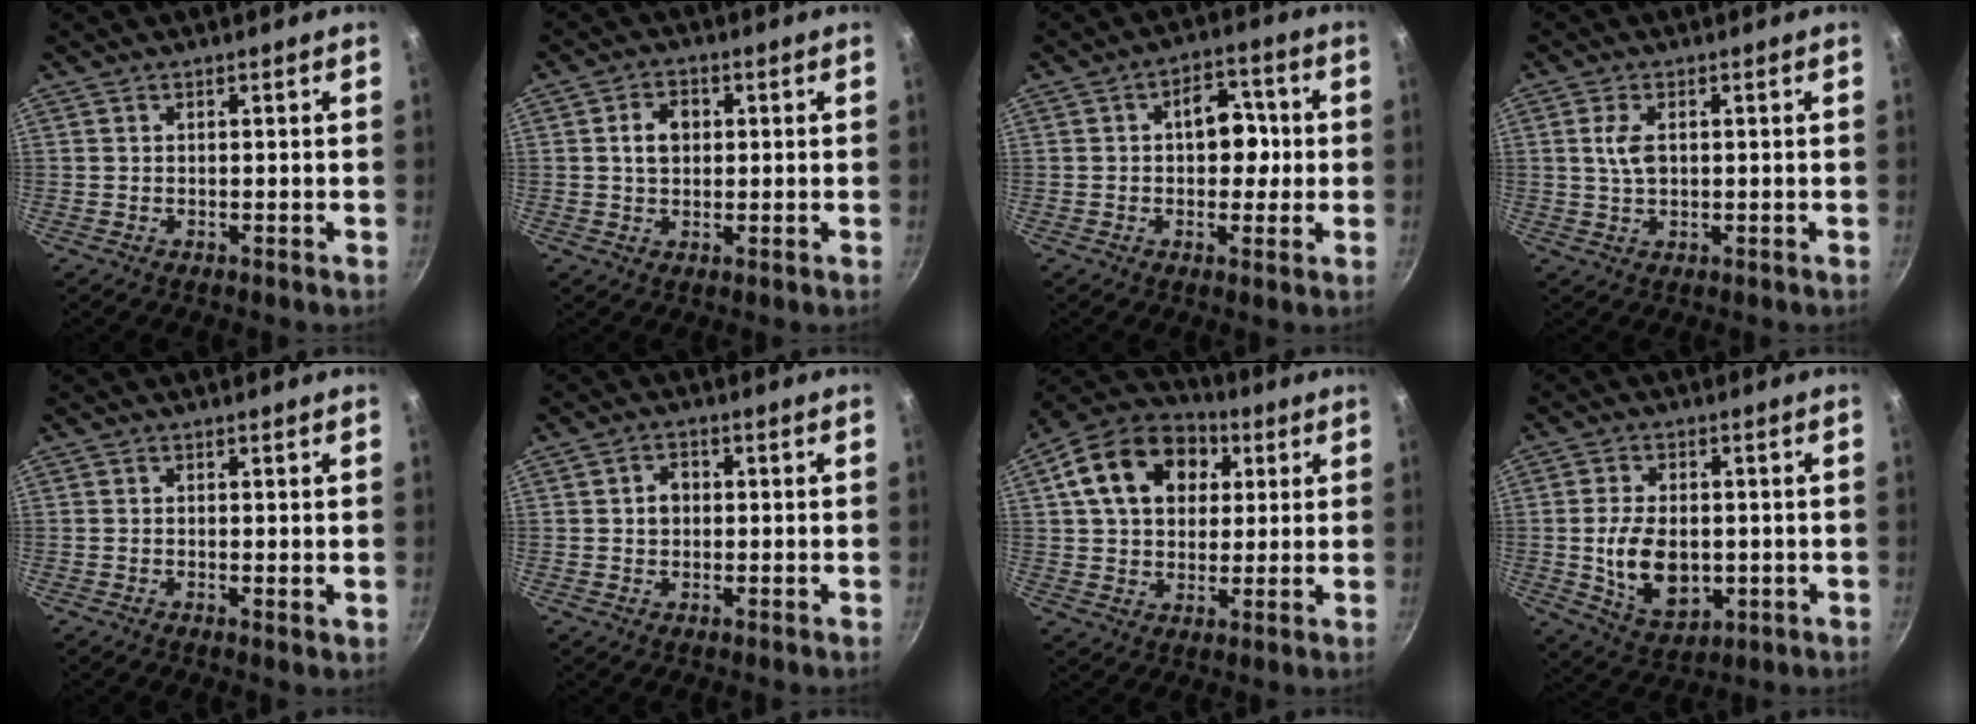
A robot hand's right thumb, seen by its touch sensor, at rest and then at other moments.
{"total": 5.0, "force": [0.7, 3.8, 3.1], "torque": [-0.033, 0.007, 0.009]}
{"total": 8.6, "force": [0.5, 5.9, 6.2], "torque": [-0.042, 0.014, 0.000]}
{"total": 4.1, "force": [0.7, 2.4, 3.2], "torque": [-0.058, 0.003, 0.013]}
{"total": 0.9, "force": [0.1, 0.3, 0.9], "torque": [-0.014, -0.005, -0.001]}
{"total": 3.4, "force": [0.2, 2.8, 1.9], "torque": [-0.014, 0.009, 0.001]}
{"total": 17.7, "force": [5.2, 13.0, 10.9], "torque": [-0.167, 0.019, 0.075]}
{"total": 11.8, "force": [-0.9, 7.6, 8.9], "torque": [-0.143, -0.005, -0.003]}